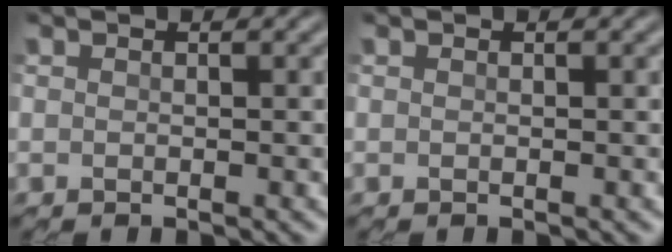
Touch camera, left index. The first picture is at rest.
{"total": 0.0}